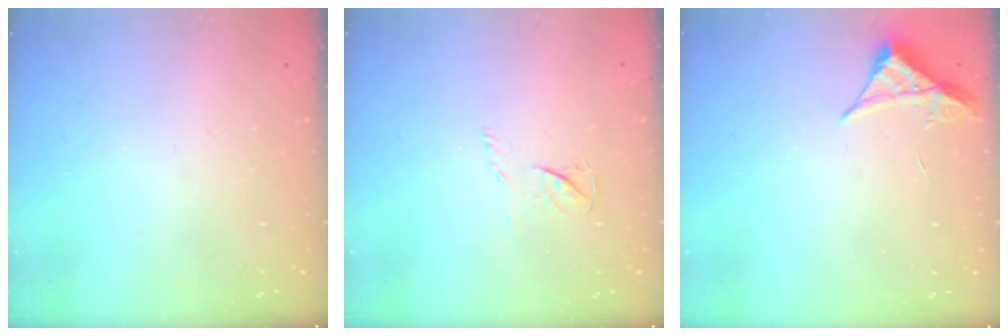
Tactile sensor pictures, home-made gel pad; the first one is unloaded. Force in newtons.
{"total": 3.9, "press": 3.9, "slide": 0.4}
{"total": 4.1, "press": 4.1, "slide": 0.5}